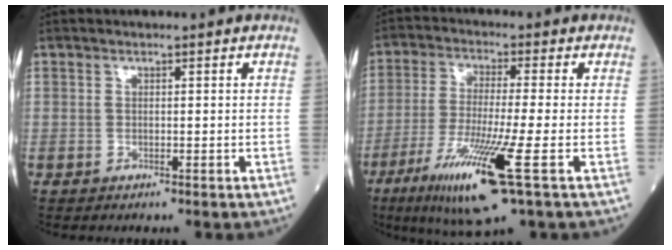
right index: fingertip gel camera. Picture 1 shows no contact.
{"total": 13.4, "force": [-6.0, -0.2, 12.0], "torque": [-0.238, -0.038, -0.107]}